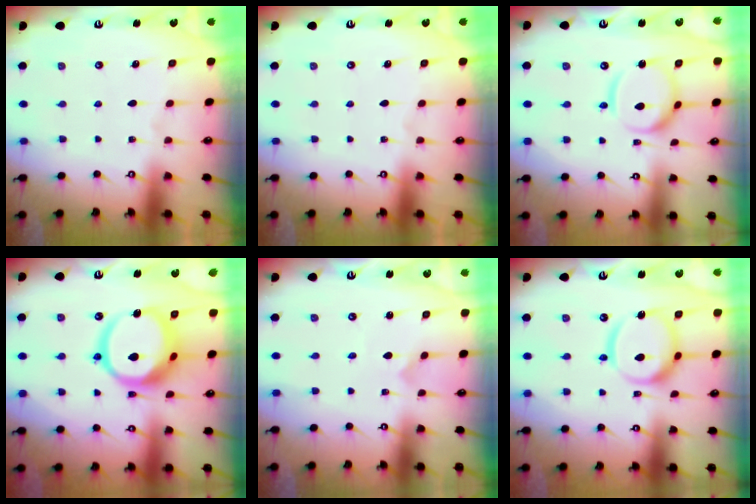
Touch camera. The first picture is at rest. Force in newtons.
{"total": 0.0}
{"total": 13.1, "press": 13.0, "slide": 1.2}
{"total": 16.2, "press": 16.0, "slide": 2.1}
{"total": 0.0}
{"total": 16.1, "press": 16.0, "slide": 1.6}